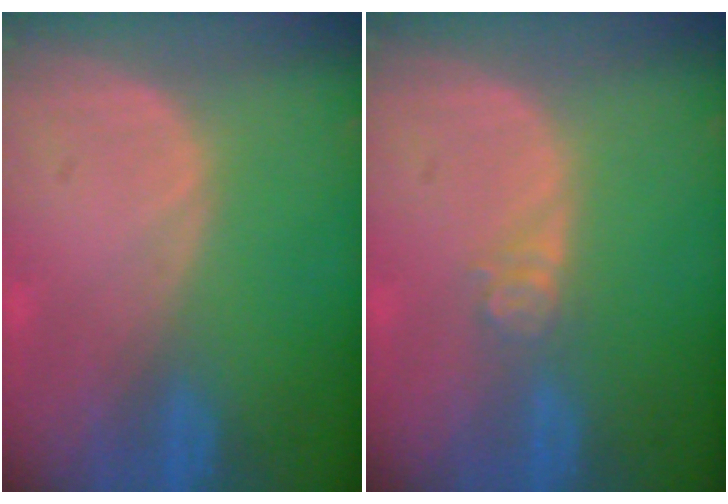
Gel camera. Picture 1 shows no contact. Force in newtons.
{"total": 2.7, "press": 2.2, "slide": 1.5}